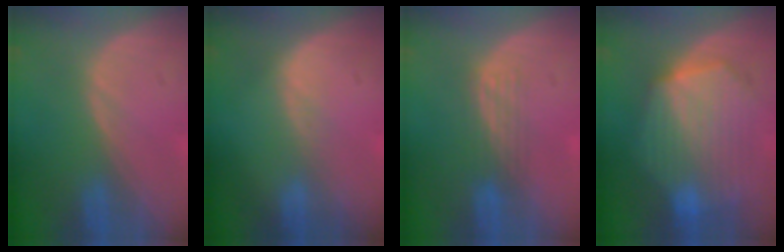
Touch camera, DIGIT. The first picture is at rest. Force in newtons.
{"total": 1.3, "press": 1.3, "slide": 0.1}
{"total": 2.9, "press": 2.7, "slide": 1.2}
{"total": 10.7, "press": 10.6, "slide": 0.8}